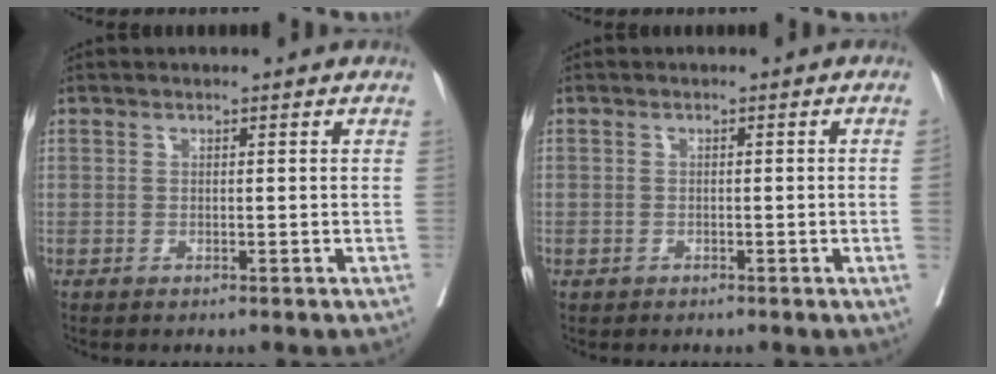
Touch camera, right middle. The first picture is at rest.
{"total": 0.7, "force": [-0.3, 0.1, 0.6], "torque": [-0.012, 0.007, -0.005]}